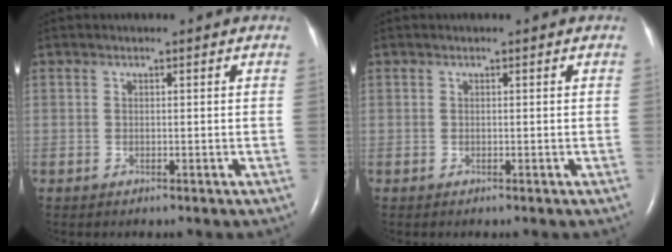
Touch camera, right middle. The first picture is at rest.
{"total": 0.0}